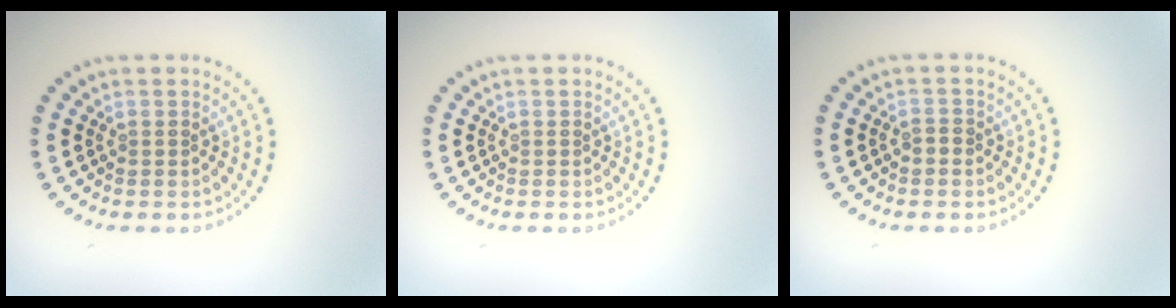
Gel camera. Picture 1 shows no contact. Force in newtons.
{"total": 0.0}
{"total": 0.7, "press": 0.7, "slide": 0.2}